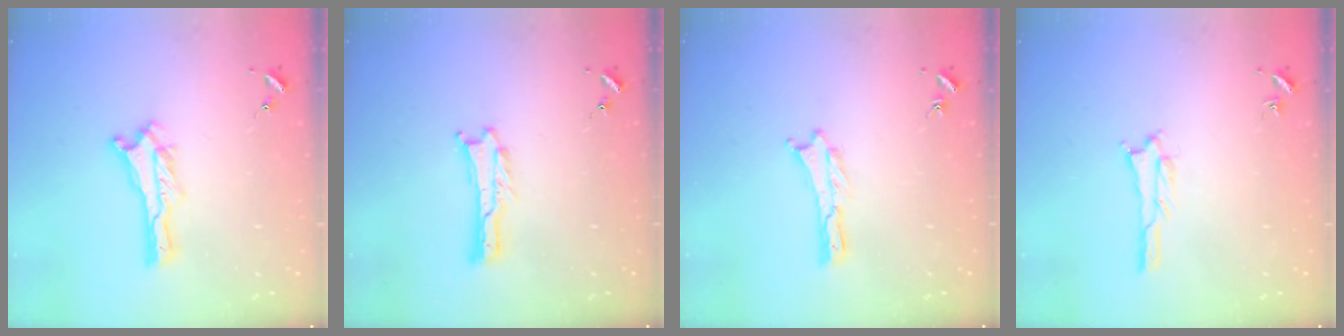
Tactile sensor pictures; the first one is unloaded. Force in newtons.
{"total": 0.0}
{"total": 0.0}
{"total": 1.7, "press": 1.7, "slide": 0.2}